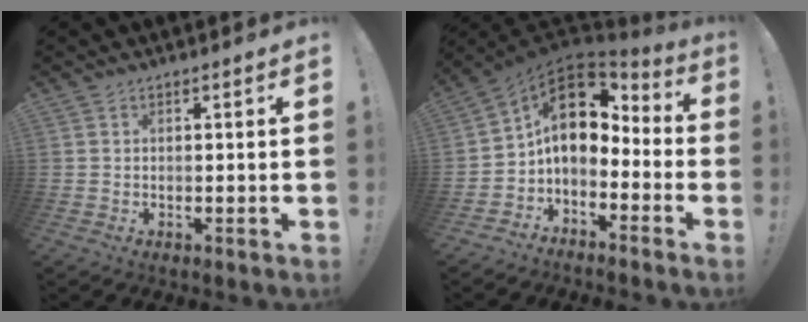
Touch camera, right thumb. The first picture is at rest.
{"total": 13.1, "force": [3.5, 8.9, 8.9], "torque": [-0.138, -0.011, 0.065]}